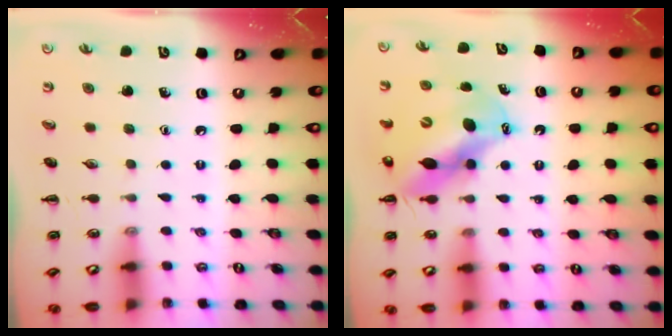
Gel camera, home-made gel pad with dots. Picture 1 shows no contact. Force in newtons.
{"total": 12.8, "press": 12.4, "slide": 3.2}